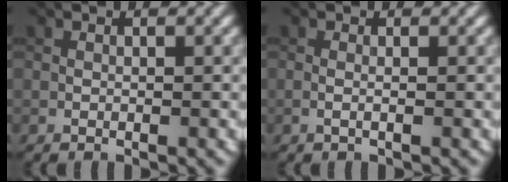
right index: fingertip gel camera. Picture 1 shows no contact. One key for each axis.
{"total": 0.8, "fx": -0.1, "fy": 0.2, "fz": 0.8, "tx": -0.015, "ty": -0.003, "tz": -0.006}